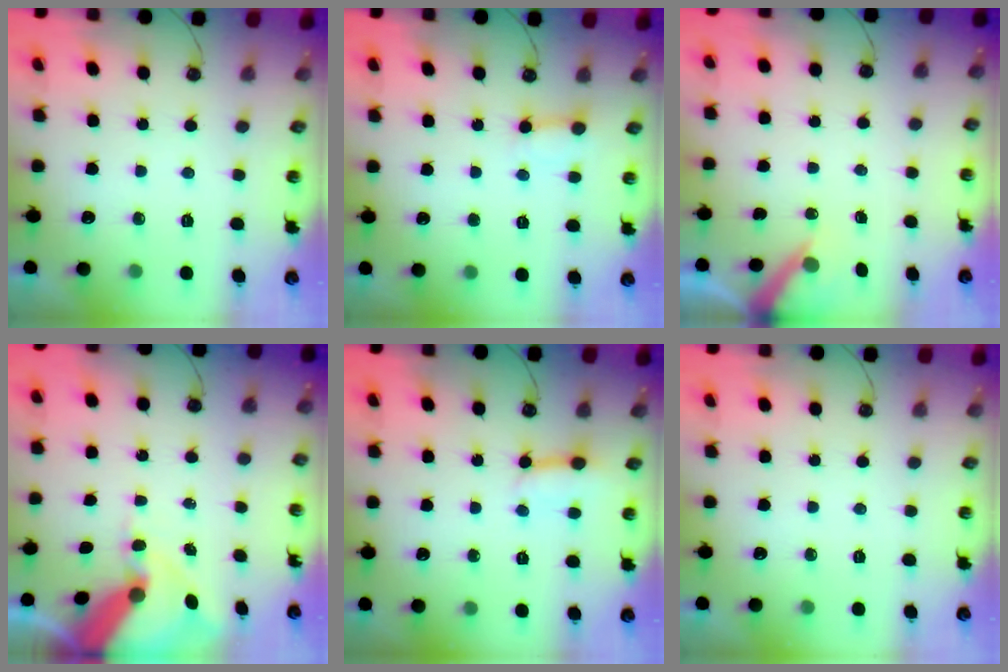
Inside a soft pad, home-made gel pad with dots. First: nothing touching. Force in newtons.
{"total": 2.6, "press": 2.6, "slide": 0.3}
{"total": 4.6, "press": 4.6, "slide": 0.4}
{"total": 13.1, "press": 13.0, "slide": 1.5}
{"total": 2.9, "press": 2.9, "slide": 0.2}
{"total": 0.0}